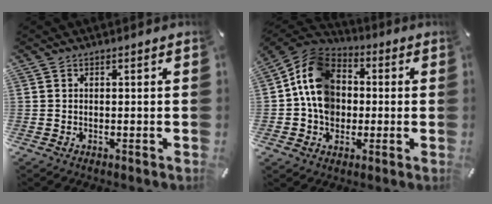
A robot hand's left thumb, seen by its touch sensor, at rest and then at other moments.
{"total": 12.8, "force": [-0.4, 11.0, 6.5], "torque": [-0.150, 0.018, -0.009]}